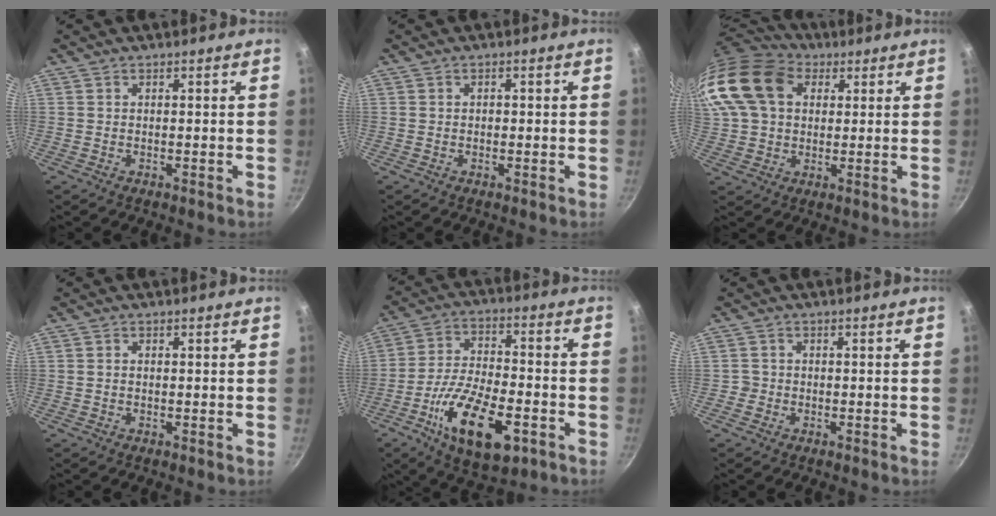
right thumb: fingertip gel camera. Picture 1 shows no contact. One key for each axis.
{"total": 0.6, "fx": -0.1, "fy": 0.6, "fz": 0.3, "tx": -0.002, "ty": 0.004, "tz": 0.000}
{"total": 20.5, "fx": 6.2, "fy": 15.0, "fz": 12.5, "tx": -0.273, "ty": 0.027, "tz": 0.101}
{"total": 0.7, "fx": 0.0, "fy": 0.5, "fz": 0.4, "tx": -0.008, "ty": 0.003, "tz": -0.001}
{"total": 18.1, "fx": -7.4, "fy": 7.9, "fz": 14.5, "tx": -0.247, "ty": 0.025, "tz": -0.128}
{"total": 1.3, "fx": -0.6, "fy": 1.2, "fz": 0.1, "tx": 0.005, "ty": 0.009, "tz": -0.011}